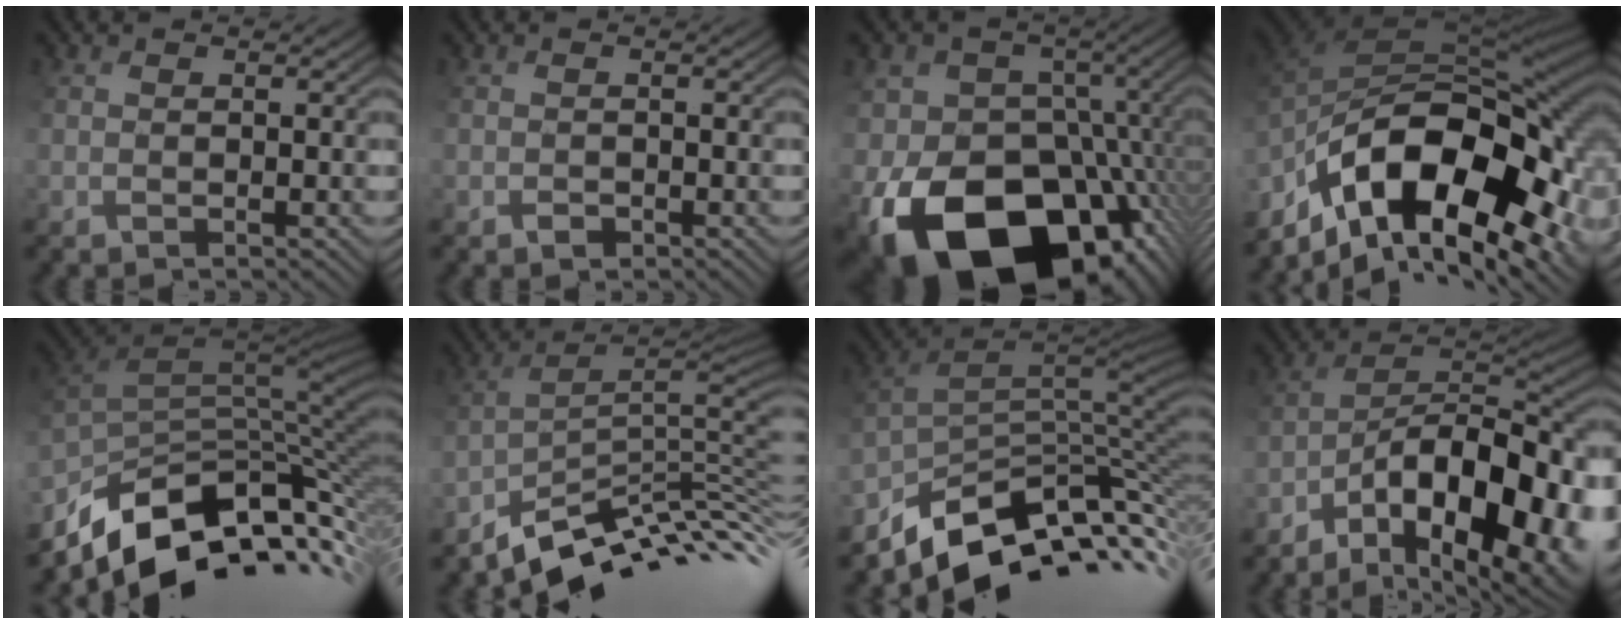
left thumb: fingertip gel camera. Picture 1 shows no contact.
{"total": 0.6, "force": [-0.4, 0.0, -0.4], "torque": [0.002, 0.001, 0.000]}
{"total": 20.2, "force": [-8.8, 14.8, 10.6], "torque": [-0.200, -0.038, -0.126]}
{"total": 17.2, "force": [-7.6, 8.7, 12.7], "torque": [-0.269, -0.017, -0.113]}
{"total": 12.8, "force": [-8.0, 5.8, 8.2], "torque": [-0.206, -0.010, -0.124]}
{"total": 8.9, "force": [-5.9, 2.1, 6.4], "torque": [-0.108, 0.010, -0.093]}
{"total": 10.5, "force": [-7.6, 4.3, 5.9], "torque": [-0.132, 0.007, -0.123]}
{"total": 17.0, "force": [-9.8, 7.3, 11.8], "torque": [-0.187, -0.009, -0.143]}